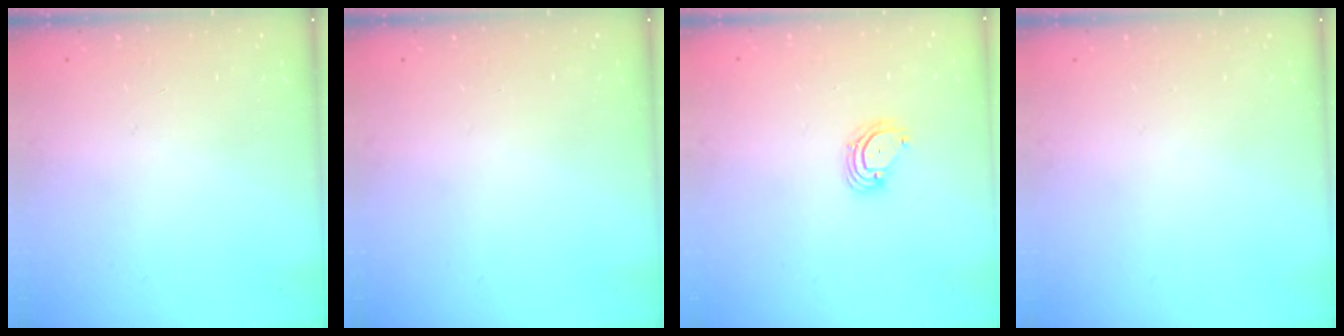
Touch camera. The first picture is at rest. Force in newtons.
{"total": 0.0}
{"total": 3.2, "press": 3.2, "slide": 0.3}
{"total": 0.0}